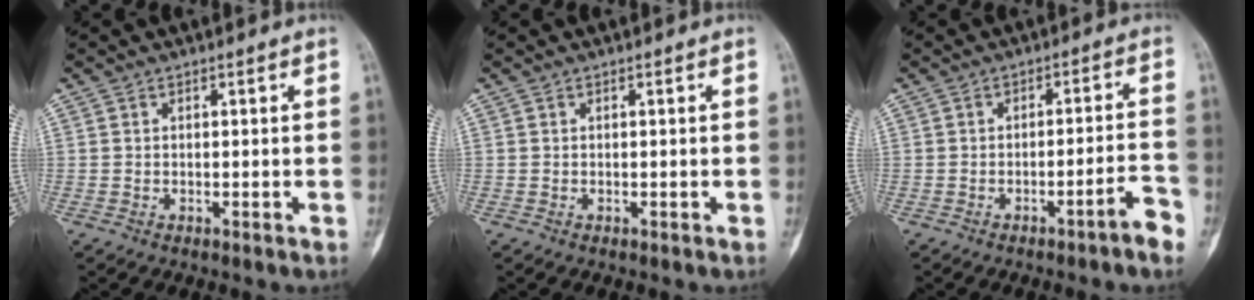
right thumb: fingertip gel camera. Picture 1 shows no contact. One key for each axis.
{"total": 0.0}
{"total": 5.4, "fx": -3.3, "fy": 0.3, "fz": 4.2, "tx": -0.064, "ty": 0.031, "tz": -0.045}